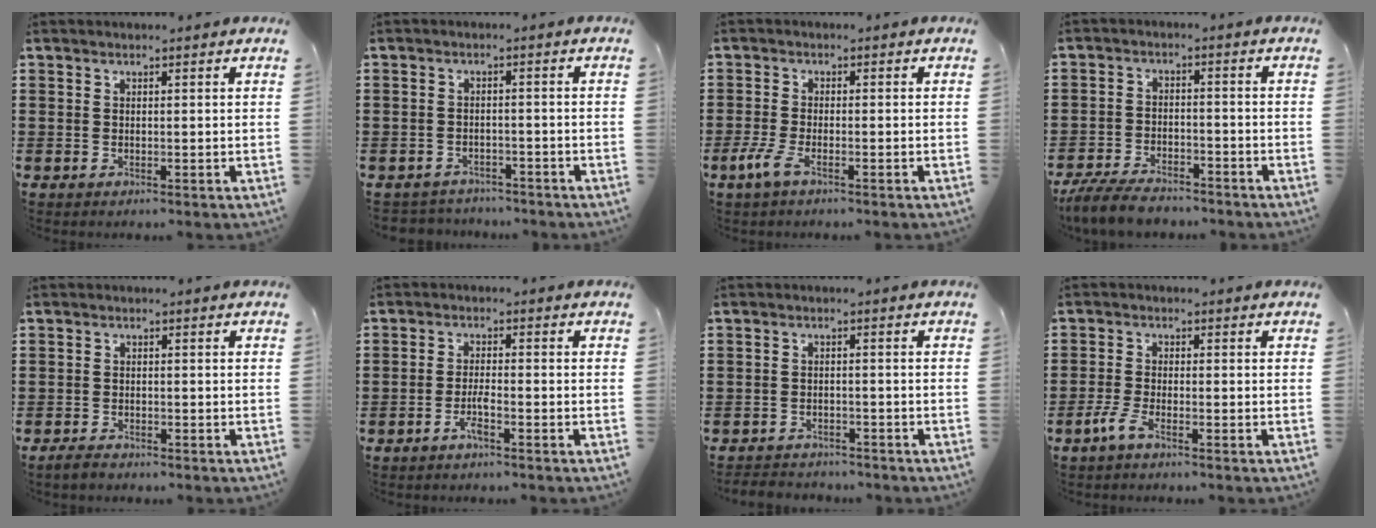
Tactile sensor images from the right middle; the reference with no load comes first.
{"total": 2.6, "force": [-2.5, 0.6, -0.4], "torque": [-0.001, 0.001, -0.059]}
{"total": 3.4, "force": [-2.0, 1.0, 2.5], "torque": [-0.070, -0.005, -0.046]}
{"total": 6.1, "force": [-5.6, 1.6, 1.7], "torque": [-0.034, 0.011, -0.110]}
{"total": 1.7, "force": [-1.5, 0.6, 0.4], "torque": [-0.010, 0.003, -0.031]}
{"total": 2.7, "force": [-1.7, 0.3, 2.1], "torque": [-0.045, -0.001, -0.033]}
{"total": 2.7, "force": [-2.6, 0.6, -0.2], "torque": [-0.004, -0.001, -0.058]}
{"total": 3.1, "force": [-2.2, 0.6, 2.1], "torque": [-0.056, -0.003, -0.048]}